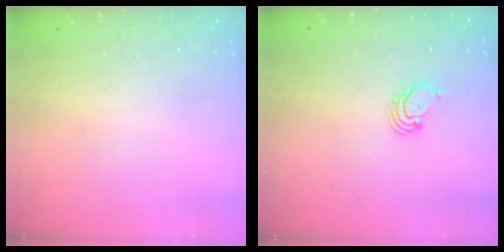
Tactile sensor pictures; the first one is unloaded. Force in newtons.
{"total": 3.0, "press": 3.0, "slide": 0.3}